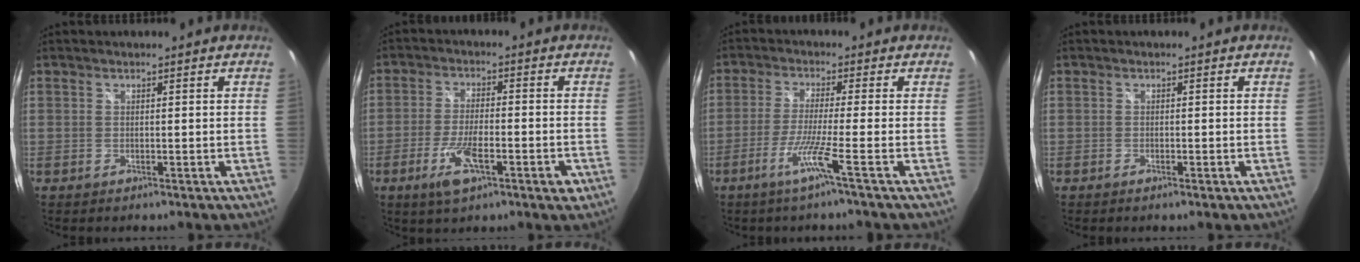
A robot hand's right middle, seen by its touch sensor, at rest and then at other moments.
{"total": 9.1, "force": [-4.1, 2.5, 7.7], "torque": [-0.153, -0.014, -0.072]}
{"total": 6.1, "force": [-3.0, -1.9, 4.9], "torque": [-0.115, -0.011, -0.061]}
{"total": 1.0, "force": [-0.5, 0.0, 0.8], "torque": [-0.012, -0.002, -0.010]}